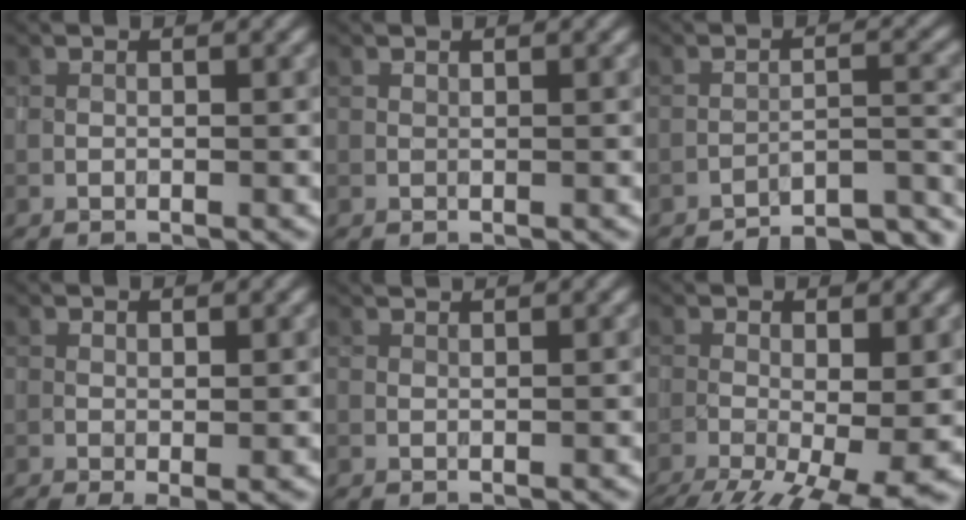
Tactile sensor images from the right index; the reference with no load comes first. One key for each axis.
{"total": 0.0}
{"total": 12.3, "fx": -11.7, "fy": 2.5, "fz": 2.9, "tx": -0.021, "ty": 0.010, "tz": -0.134}
{"total": 1.7, "fx": -0.3, "fy": 0.6, "fz": 1.6, "tx": -0.030, "ty": -0.009, "tz": -0.004}
{"total": 0.7, "fx": 0.7, "fy": 0.0, "fz": 0.3, "tx": -0.013, "ty": -0.001, "tz": 0.003}
{"total": 11.1, "fx": -4.9, "fy": 4.4, "fz": 9.0, "tx": -0.137, "ty": -0.031, "tz": -0.060}